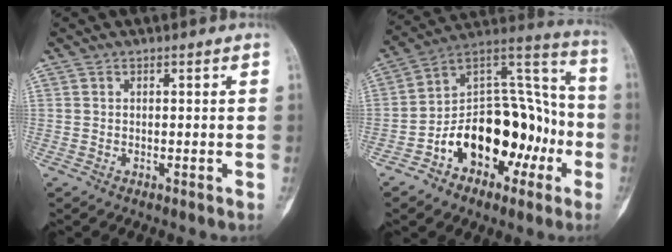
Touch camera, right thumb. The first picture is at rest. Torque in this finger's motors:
{"motor_torque": [0.89, 0.89, 0.88, -0.86, 0.30]}